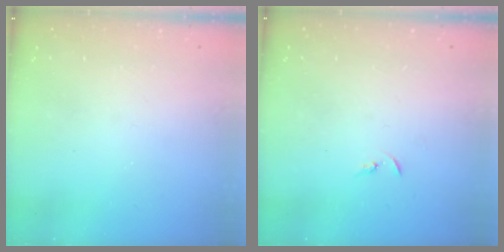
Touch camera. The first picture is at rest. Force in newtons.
{"total": 3.3, "press": 3.2, "slide": 0.4}